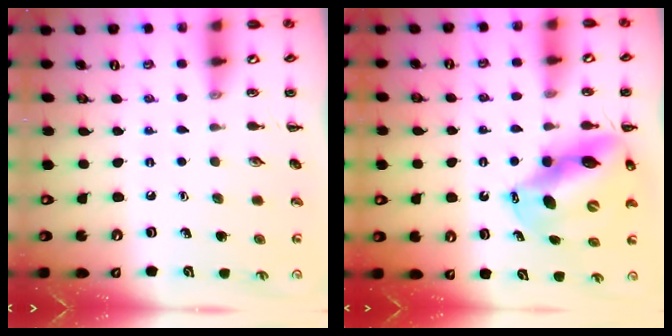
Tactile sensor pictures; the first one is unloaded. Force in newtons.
{"total": 12.9, "press": 12.5, "slide": 3.4}